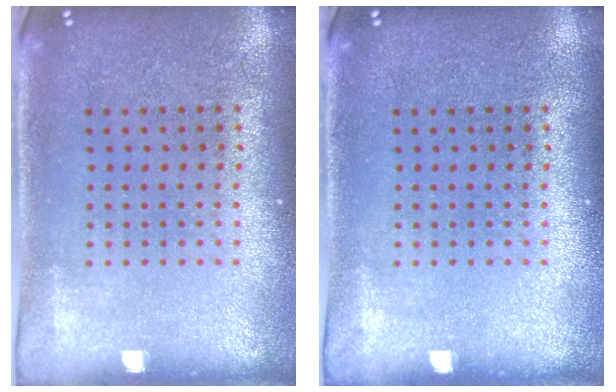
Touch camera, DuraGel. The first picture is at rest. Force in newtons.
{"total": 0.0}